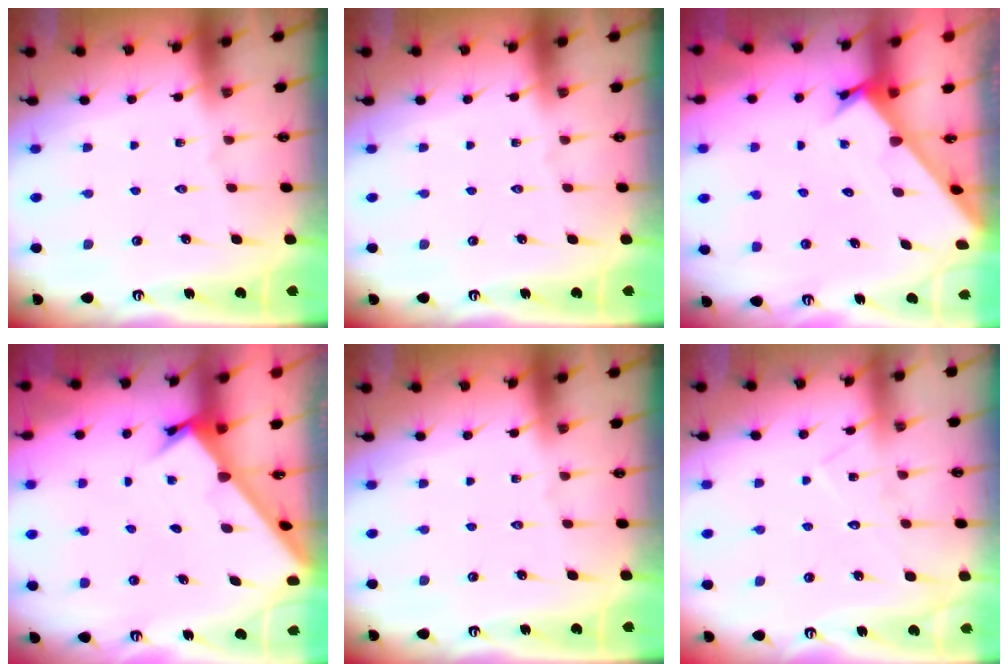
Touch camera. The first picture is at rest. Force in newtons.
{"total": 0.0}
{"total": 2.3, "press": 2.3, "slide": 0.1}
{"total": 2.5, "press": 2.5, "slide": 0.3}
{"total": 0.0}
{"total": 8.3, "press": 8.2, "slide": 0.6}